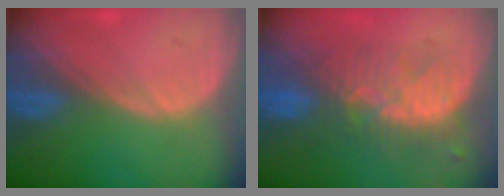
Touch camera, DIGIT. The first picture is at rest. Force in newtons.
{"total": 8.3, "press": 8.1, "slide": 2.0}